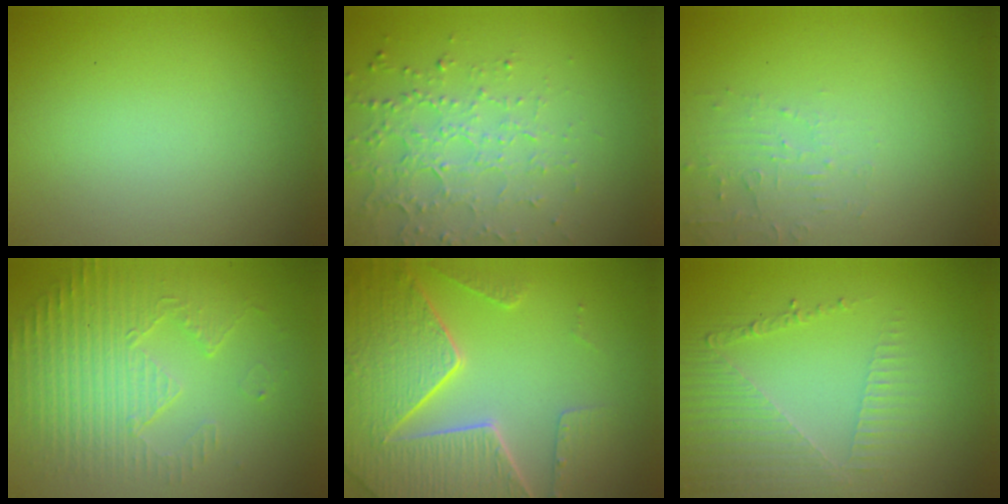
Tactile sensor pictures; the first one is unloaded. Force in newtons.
{"total": 4.5, "press": 3.2, "slide": 3.2}
{"total": 1.9, "press": 1.9, "slide": 0.3}
{"total": 5.6, "press": 3.5, "slide": 4.4}
{"total": 8.4, "press": 6.1, "slide": 5.7}
{"total": 4.4, "press": 2.9, "slide": 3.3}